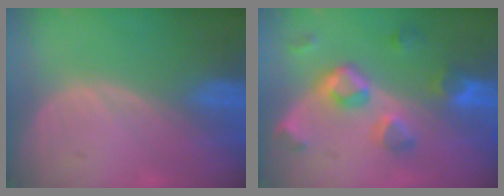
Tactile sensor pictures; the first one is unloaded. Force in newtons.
{"total": 7.6, "press": 7.2, "slide": 2.5}